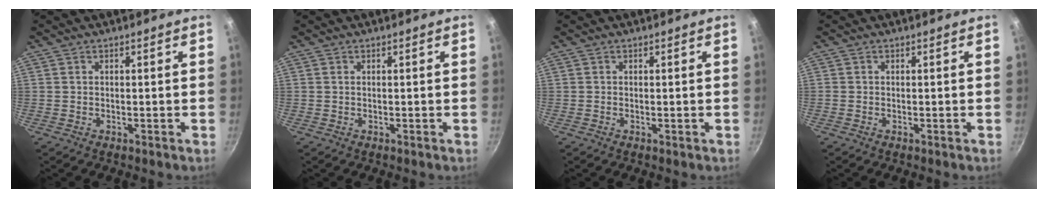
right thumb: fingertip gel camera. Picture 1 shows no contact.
{"total": 0.0}
{"total": 0.0}
{"total": 0.0}